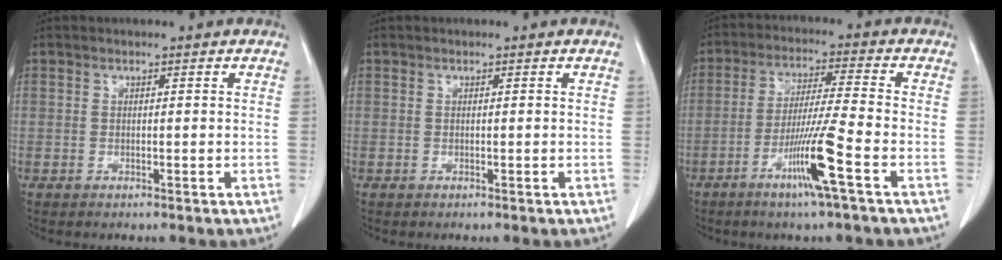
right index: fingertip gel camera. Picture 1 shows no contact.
{"total": 0.0}
{"total": 9.6, "force": [-4.5, -1.4, 8.4], "torque": [-0.157, -0.016, -0.089]}